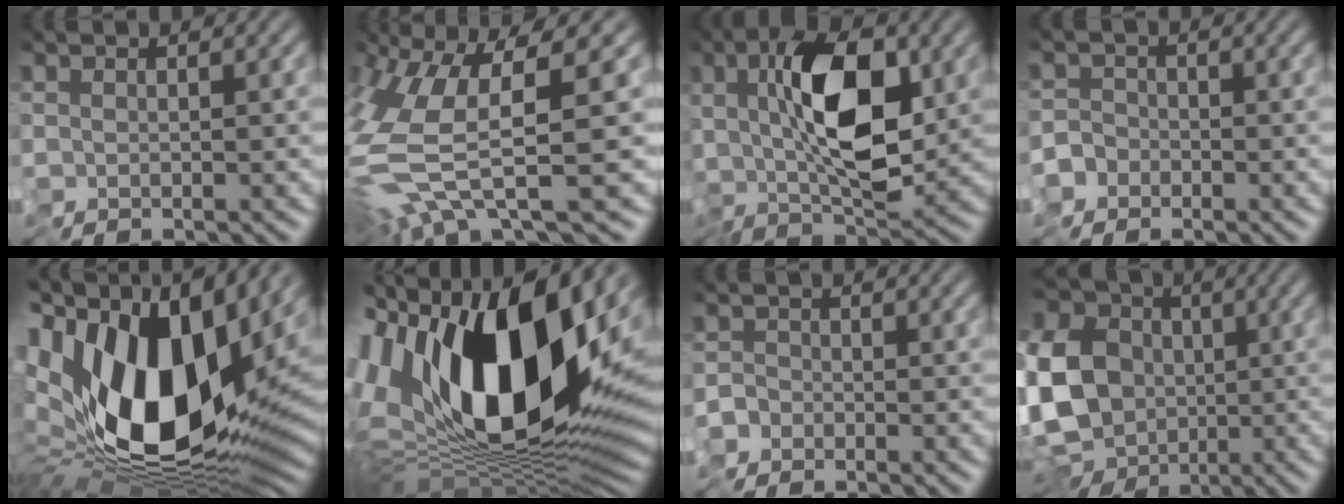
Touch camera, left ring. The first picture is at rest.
{"total": 8.1, "force": [-1.0, 1.4, 7.9], "torque": [-0.184, -0.009, -0.023]}
{"total": 9.1, "force": [1.4, 4.1, 8.0], "torque": [-0.146, 0.005, 0.021]}
{"total": 4.7, "force": [-3.4, 3.2, 0.1], "torque": [0.023, -0.007, -0.074]}
{"total": 16.6, "force": [2.9, 9.3, 13.5], "torque": [-0.258, -0.007, 0.047]}
{"total": 17.0, "force": [3.8, 8.6, 14.2], "torque": [-0.254, 0.002, 0.047]}
{"total": 3.8, "force": [-2.9, 2.6, 0.1], "torque": [0.032, -0.002, -0.059]}
{"total": 15.8, "force": [-2.2, 12.9, 8.8], "torque": [-0.190, -0.021, -0.055]}